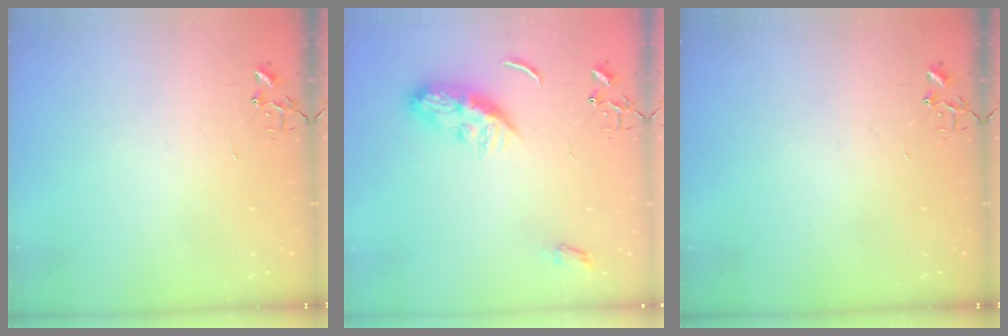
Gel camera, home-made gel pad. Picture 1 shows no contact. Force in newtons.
{"total": 9.5, "press": 9.5, "slide": 0.2}
{"total": 0.0}